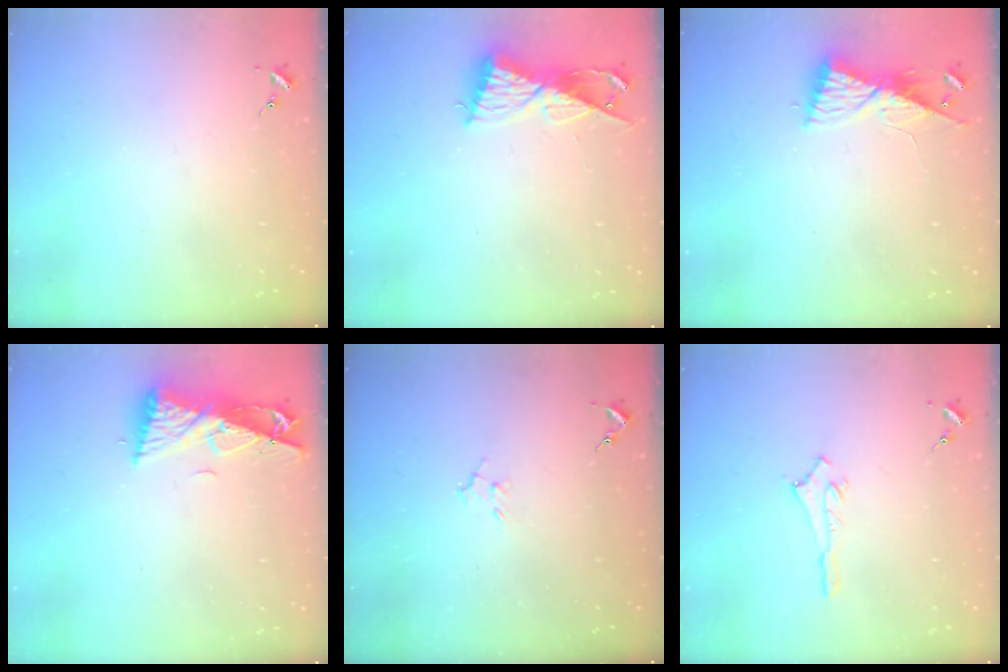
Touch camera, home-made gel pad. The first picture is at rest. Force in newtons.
{"total": 9.4, "press": 9.4, "slide": 0.6}
{"total": 8.4, "press": 8.4, "slide": 0.7}
{"total": 9.3, "press": 9.2, "slide": 1.3}
{"total": 5.5, "press": 5.4, "slide": 0.8}
{"total": 2.6, "press": 2.6, "slide": 0.3}